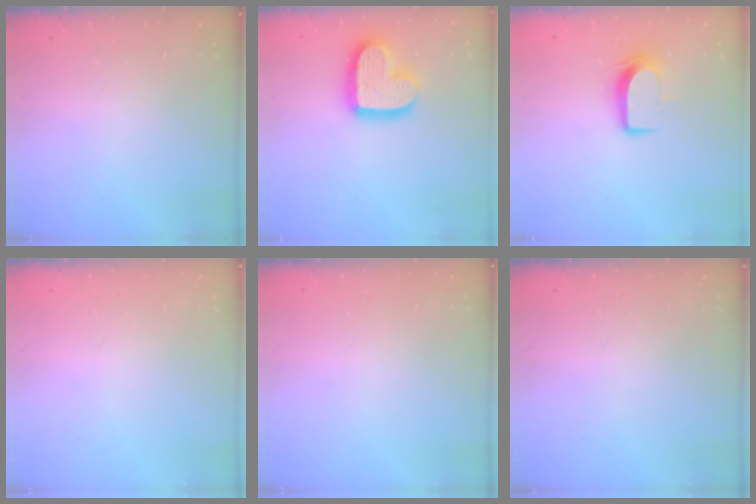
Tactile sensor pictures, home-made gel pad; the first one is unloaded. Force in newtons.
{"total": 17.7, "press": 17.7, "slide": 1.5}
{"total": 9.3, "press": 9.3, "slide": 1.1}
{"total": 0.0}
{"total": 0.0}
{"total": 0.0}